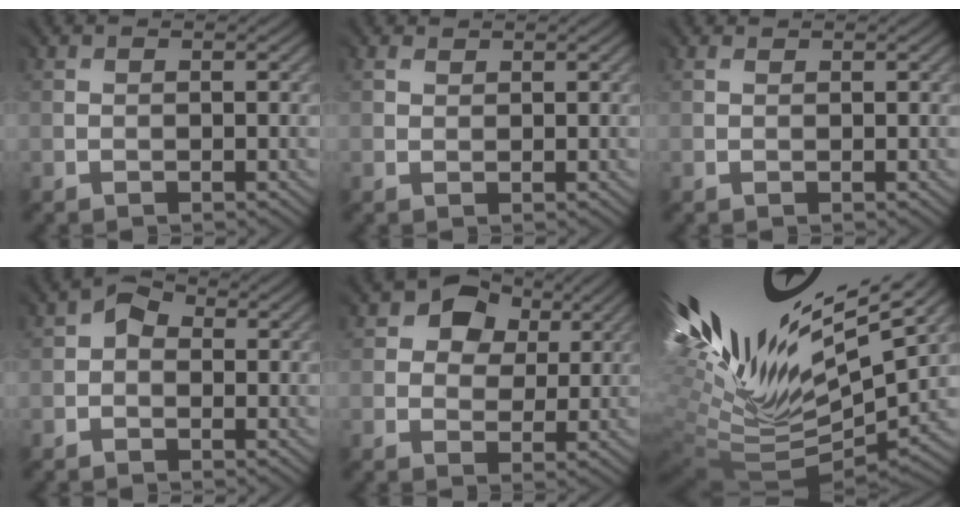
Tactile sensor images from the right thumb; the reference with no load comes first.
{"total": 1.9, "force": [1.8, 0.7, -0.3], "torque": [-0.006, 0.000, 0.036]}
{"total": 1.0, "force": [0.9, 0.4, 0.2], "torque": [-0.008, 0.001, 0.019]}
{"total": 2.2, "force": [-0.1, 1.9, 1.1], "torque": [-0.021, 0.002, -0.011]}
{"total": 6.0, "force": [3.3, 4.3, 2.5], "torque": [-0.059, 0.005, 0.057]}
{"total": 16.1, "force": [7.6, 7.9, 11.8], "torque": [-0.294, 0.007, 0.158]}